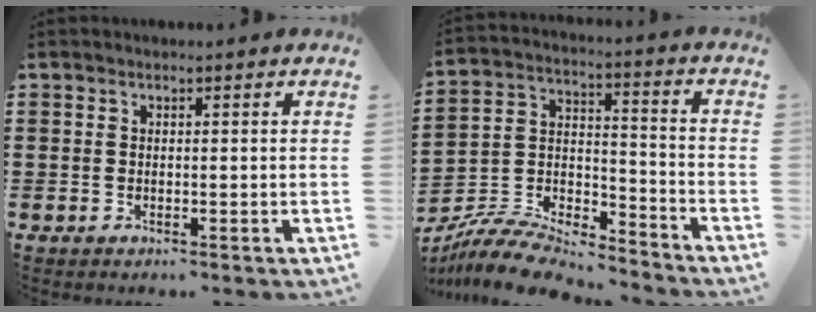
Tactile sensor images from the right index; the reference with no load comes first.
{"total": 8.9, "force": [-8.6, 1.5, 2.0], "torque": [-0.045, 0.013, -0.172]}